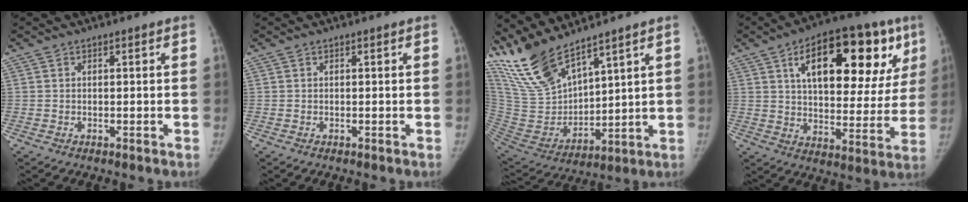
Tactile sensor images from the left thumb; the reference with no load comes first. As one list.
[{"total": 0.0}, {"total": 15.3, "force": [13.1, 3.6, 7.1], "torque": [-0.125, -0.068, 0.279]}, {"total": 25.2, "force": [10.7, 11.9, 19.4], "torque": [-0.235, -0.002, 0.155]}]